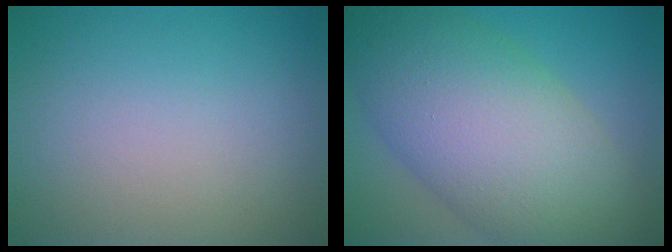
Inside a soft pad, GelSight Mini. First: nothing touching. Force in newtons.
{"total": 12.7, "press": 12.7, "slide": 0.2}